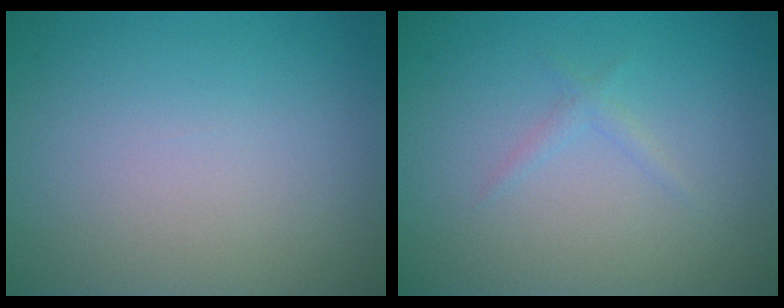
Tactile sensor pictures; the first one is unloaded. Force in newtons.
{"total": 0.9, "press": 0.9, "slide": 0.1}